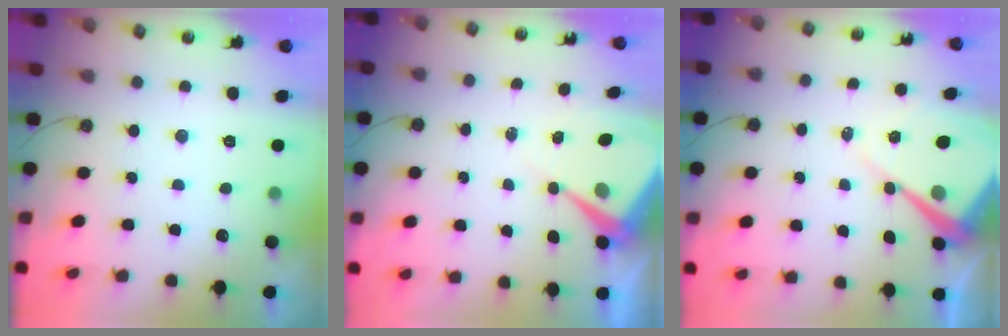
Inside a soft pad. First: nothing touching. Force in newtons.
{"total": 9.1, "press": 9.0, "slide": 1.0}
{"total": 10.2, "press": 10.2, "slide": 0.6}